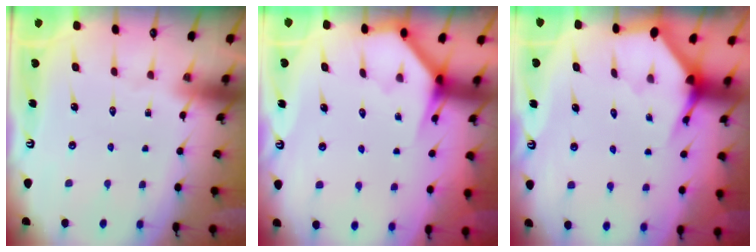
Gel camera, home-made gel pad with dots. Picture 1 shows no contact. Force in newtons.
{"total": 3.9, "press": 3.9, "slide": 0.2}
{"total": 3.4, "press": 3.4, "slide": 0.1}